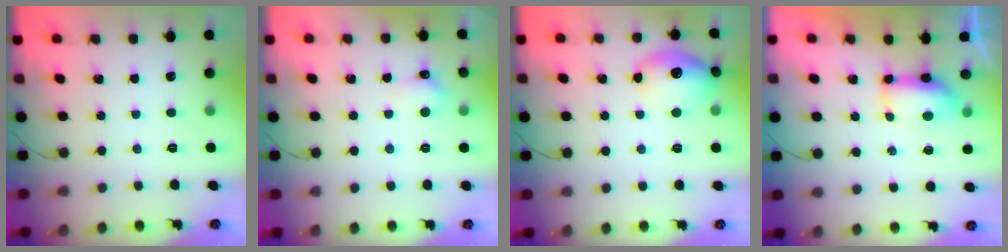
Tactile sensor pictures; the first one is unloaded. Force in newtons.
{"total": 5.4, "press": 5.2, "slide": 1.5}
{"total": 13.6, "press": 13.6, "slide": 1.2}
{"total": 7.2, "press": 7.2, "slide": 0.4}